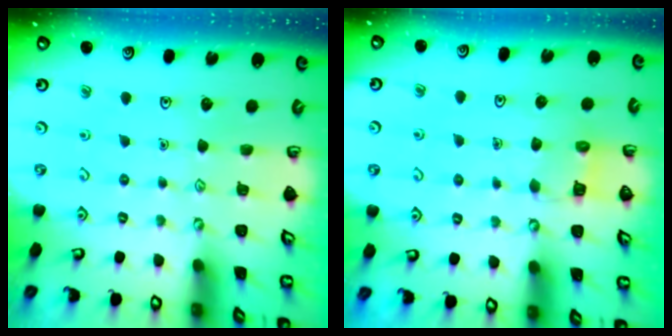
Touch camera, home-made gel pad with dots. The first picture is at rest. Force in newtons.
{"total": 4.5, "press": 4.5, "slide": 0.4}